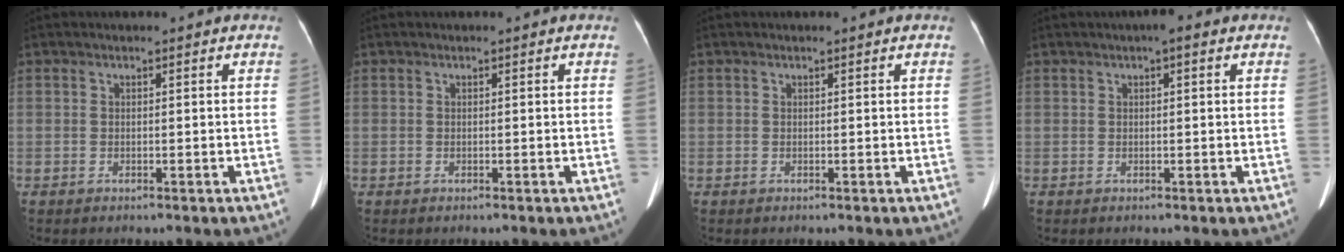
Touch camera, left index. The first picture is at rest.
{"total": 0.0}
{"total": 0.0}
{"total": 2.0, "force": [1.0, 0.5, 1.7], "torque": [-0.027, 0.010, 0.009]}